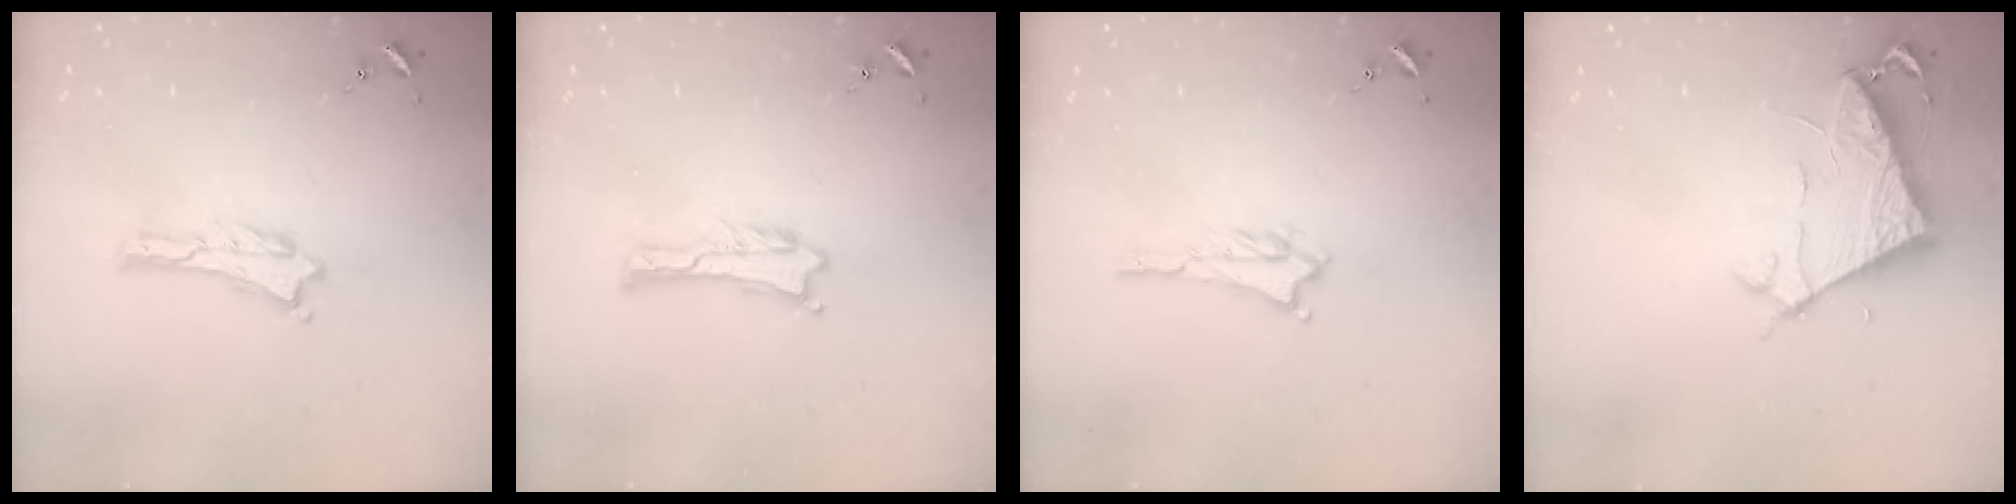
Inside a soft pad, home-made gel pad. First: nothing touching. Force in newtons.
{"total": 0.0}
{"total": 1.5, "press": 1.5, "slide": 0.3}
{"total": 6.6, "press": 6.5, "slide": 0.7}